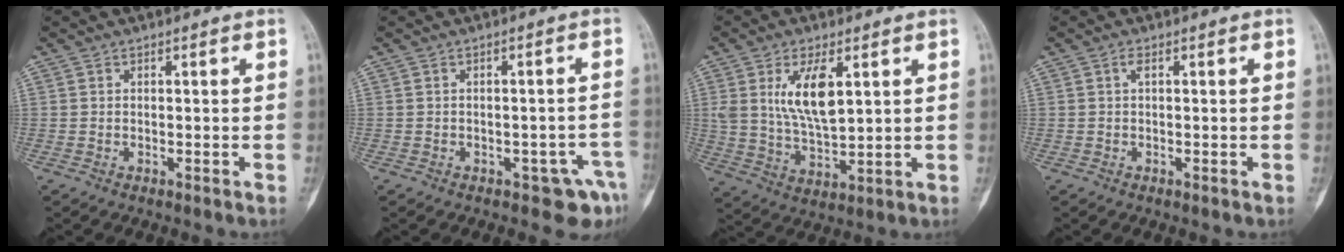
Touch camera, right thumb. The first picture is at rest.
{"total": 5.2, "force": [-2.9, 2.7, 3.4], "torque": [-0.022, 0.021, -0.029]}
{"total": 10.8, "force": [3.6, 4.7, 9.0], "torque": [-0.162, -0.022, 0.076]}
{"total": 0.8, "force": [0.2, 0.2, 0.7], "torque": [-0.014, 0.003, 0.004]}